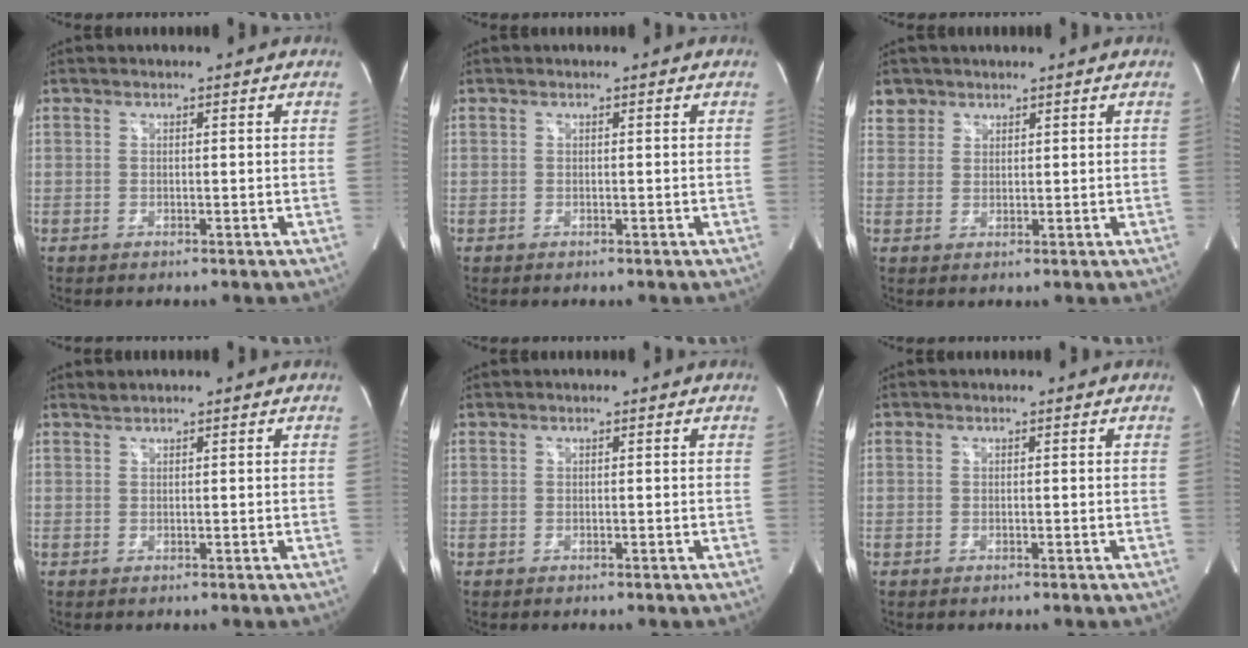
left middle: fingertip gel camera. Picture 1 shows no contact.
{"total": 0.0}
{"total": 2.9, "force": [2.1, 1.9, -0.3], "torque": [0.012, 0.006, 0.036]}
{"total": 0.8, "force": [0.8, -0.2, 0.0], "torque": [-0.008, 0.003, 0.020]}
{"total": 0.0}
{"total": 0.0}